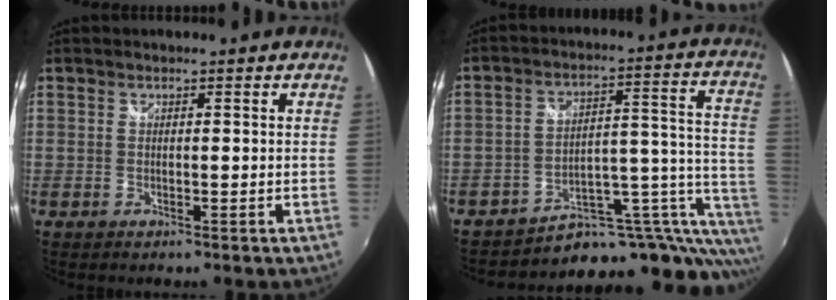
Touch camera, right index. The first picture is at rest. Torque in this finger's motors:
{"motor_torque": [0.78, -0.82, 0.32, 0.01]}